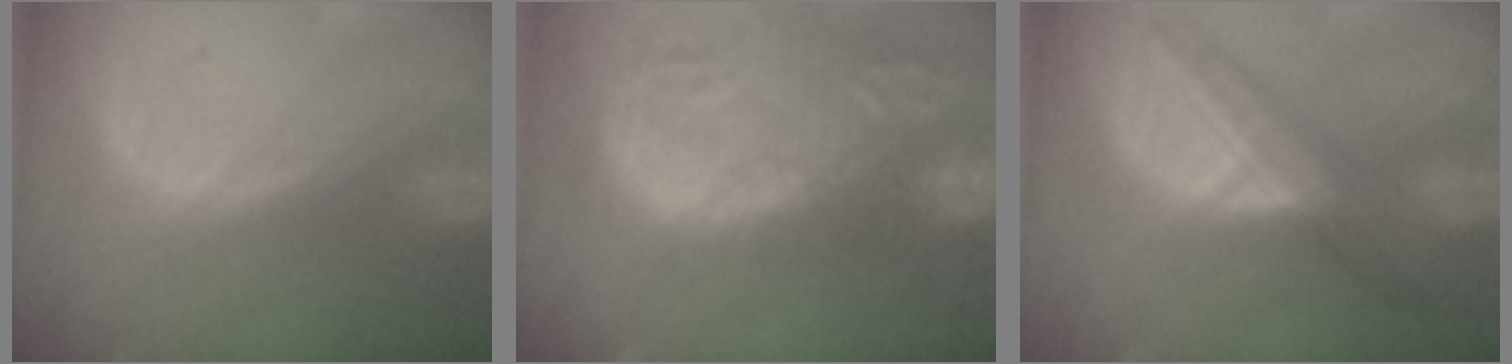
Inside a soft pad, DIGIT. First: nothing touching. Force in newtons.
{"total": 15.5, "press": 13.1, "slide": 8.3}
{"total": 7.2, "press": 6.8, "slide": 2.4}